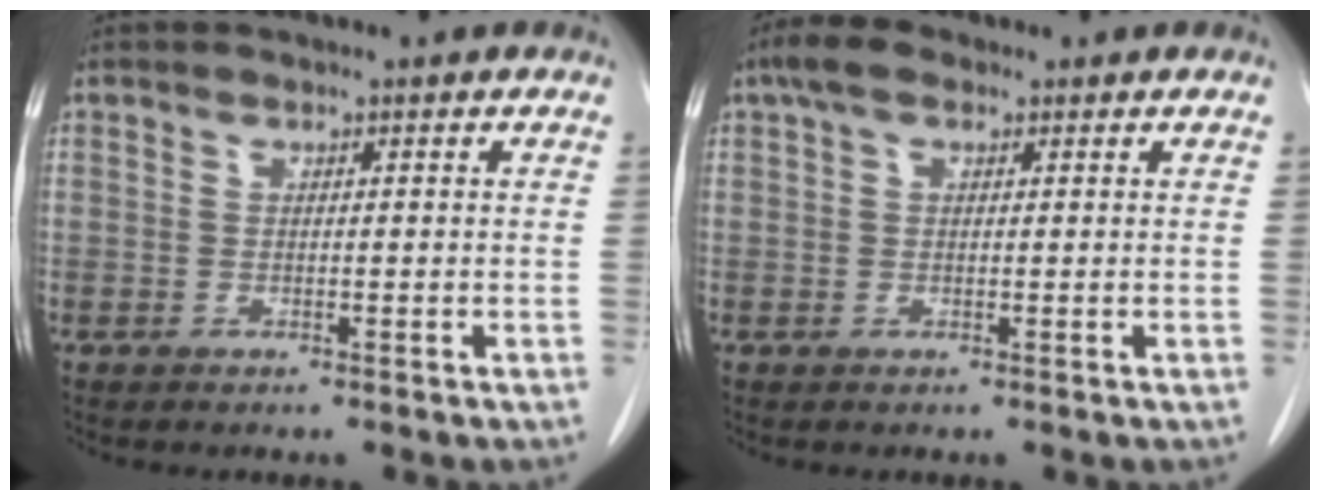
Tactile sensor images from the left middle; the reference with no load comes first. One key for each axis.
{"total": 3.3, "fx": 1.9, "fy": 1.7, "fz": 2.2, "tx": -0.048, "ty": 0.023, "tz": 0.033}